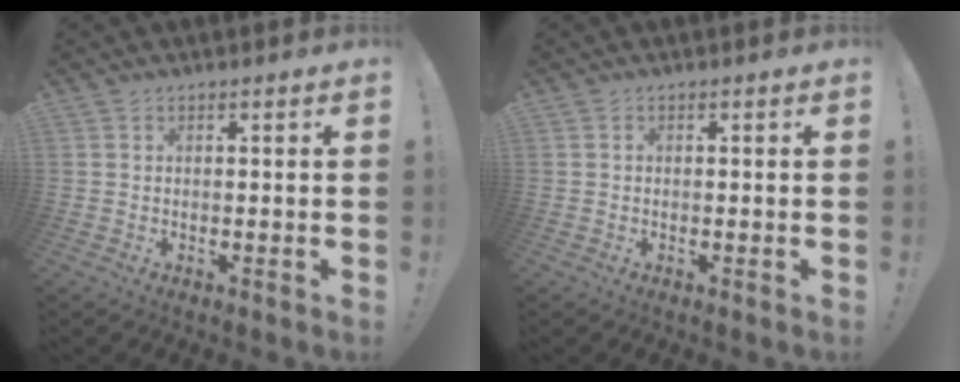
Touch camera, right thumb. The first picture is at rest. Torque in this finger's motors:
{"motor_torque": [-0.01, 0.20, 0.16, -0.25, 0.00]}